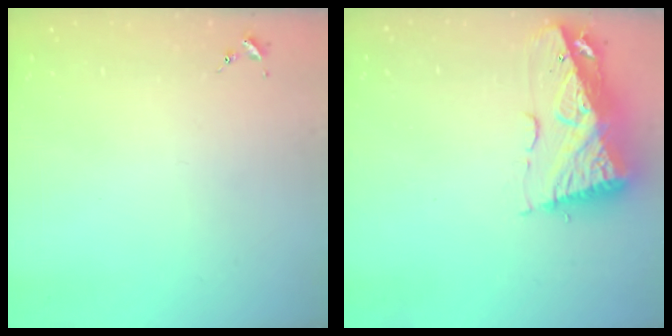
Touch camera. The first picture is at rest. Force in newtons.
{"total": 10.8, "press": 10.7, "slide": 1.0}